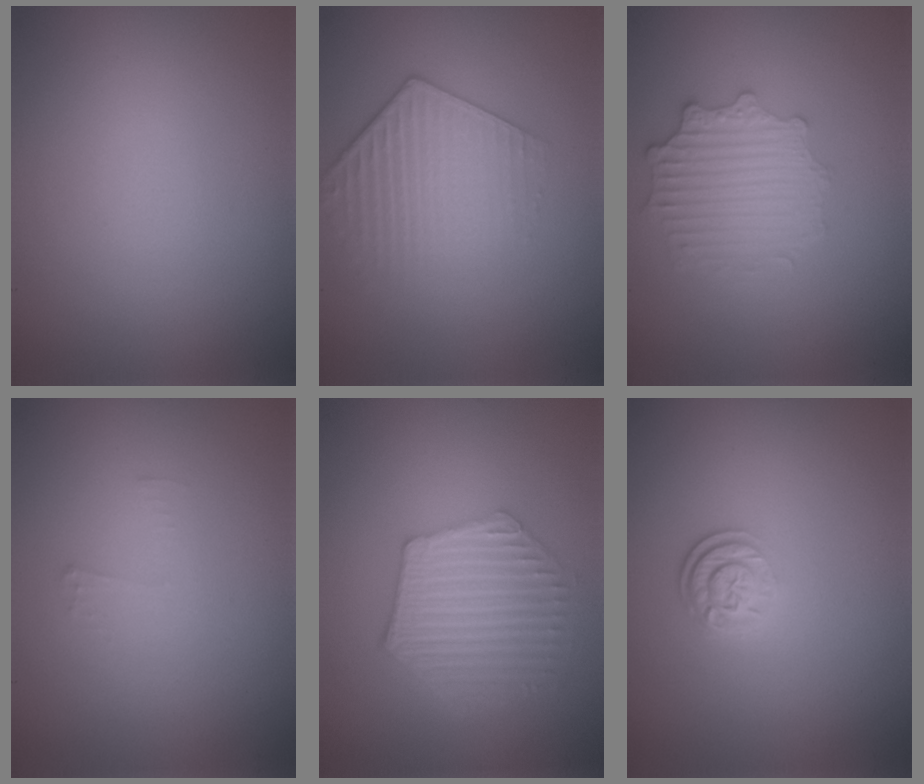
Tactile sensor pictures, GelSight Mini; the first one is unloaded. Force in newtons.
{"total": 3.1, "press": 2.9, "slide": 1.2}
{"total": 2.7, "press": 2.6, "slide": 0.5}
{"total": 0.7, "press": 0.7, "slide": 0.1}
{"total": 5.9, "press": 4.5, "slide": 3.9}
{"total": 2.6, "press": 1.9, "slide": 1.7}